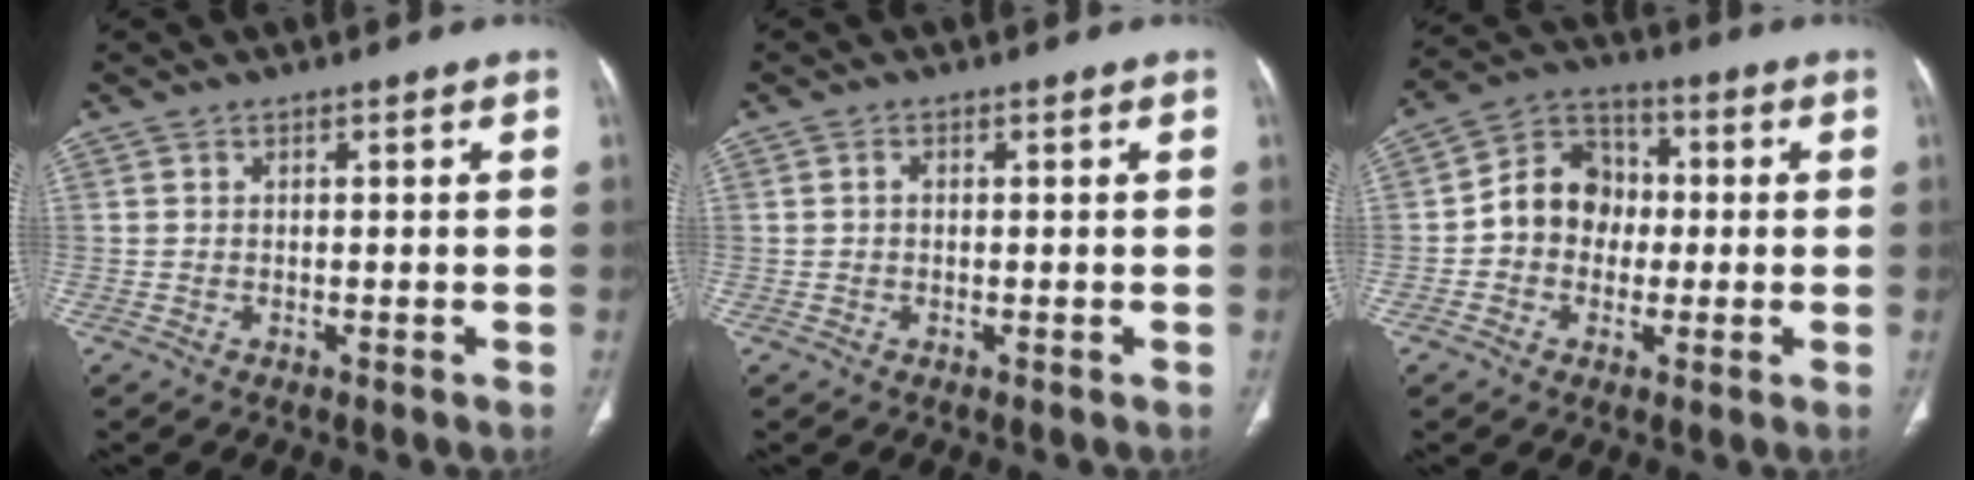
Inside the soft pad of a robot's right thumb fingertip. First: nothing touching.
{"total": 0.8, "force": [0.0, 0.6, 0.5], "torque": [-0.008, 0.002, -0.002]}
{"total": 10.2, "force": [-0.5, 8.7, 5.2], "torque": [-0.056, 0.031, -0.023]}